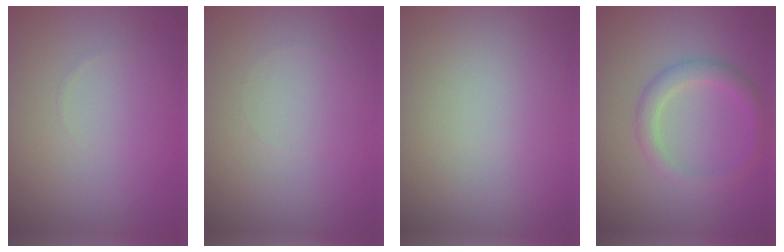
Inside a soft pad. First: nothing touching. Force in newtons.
{"total": 0.0}
{"total": 0.0}
{"total": 2.5, "press": 2.5, "slide": 0.2}